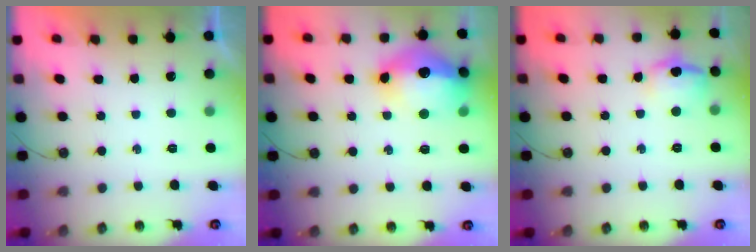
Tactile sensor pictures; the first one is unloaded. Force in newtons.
{"total": 18.1, "press": 18.1, "slide": 1.8}
{"total": 11.1, "press": 10.5, "slide": 3.7}